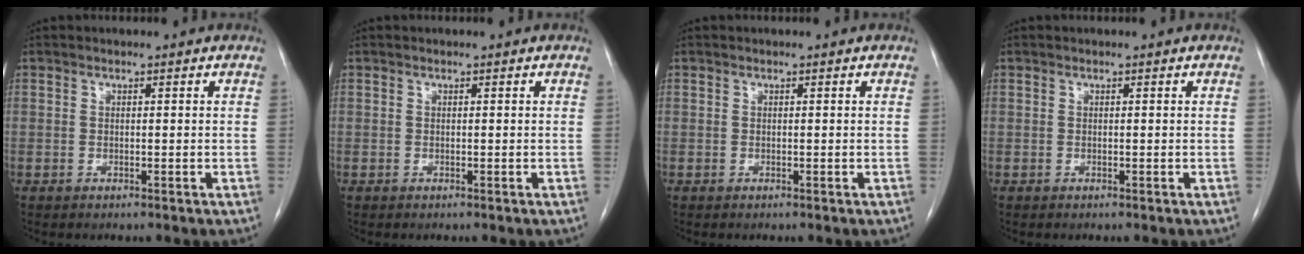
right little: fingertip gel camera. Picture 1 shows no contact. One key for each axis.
{"total": 0.0}
{"total": 0.0}
{"total": 0.0}